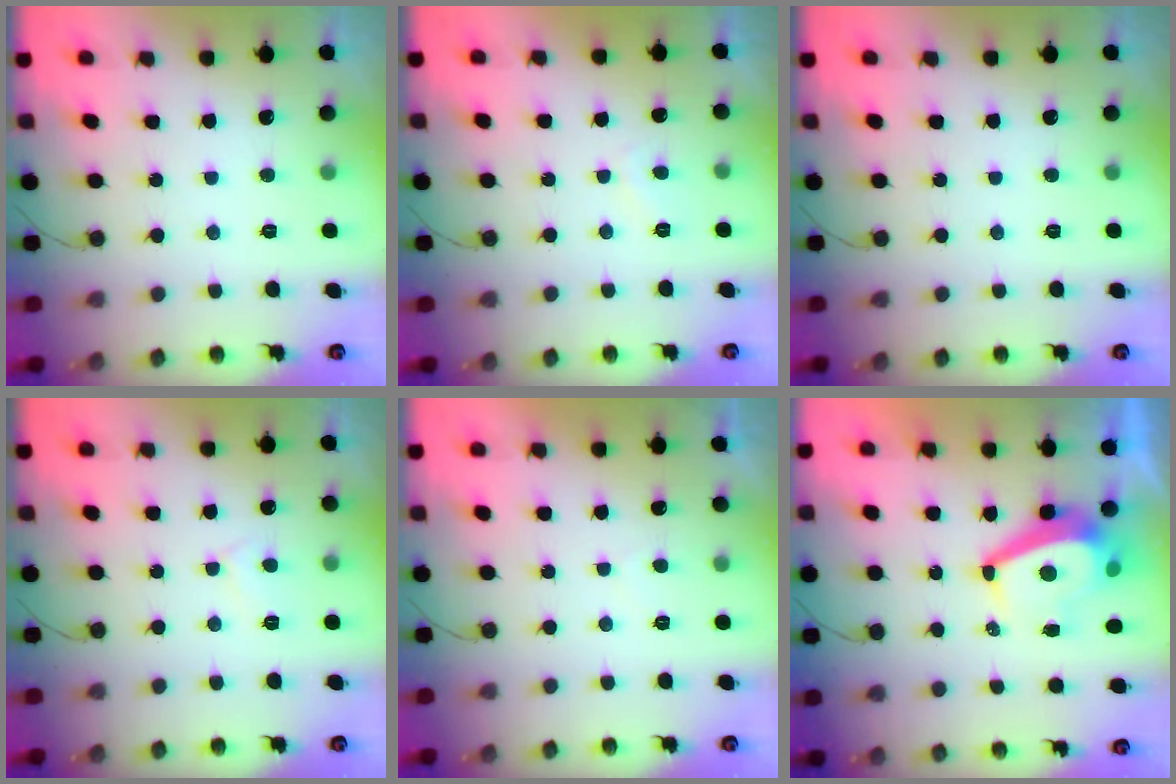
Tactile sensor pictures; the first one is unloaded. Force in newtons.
{"total": 1.8, "press": 1.7, "slide": 0.6}
{"total": 0.0}
{"total": 2.9, "press": 2.9, "slide": 0.3}
{"total": 1.0, "press": 0.8, "slide": 0.7}
{"total": 8.9, "press": 8.9, "slide": 1.0}